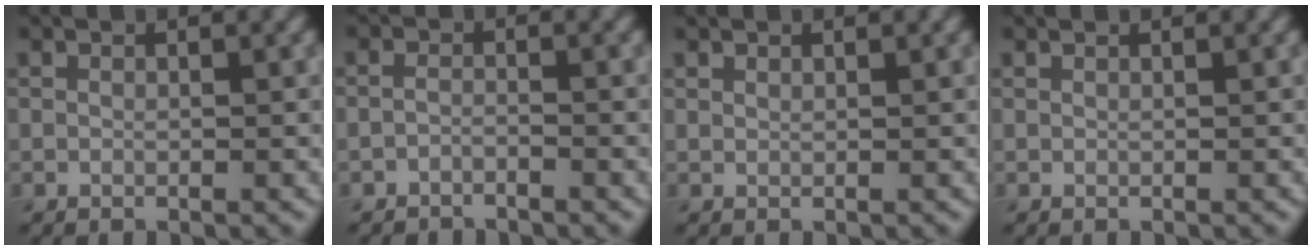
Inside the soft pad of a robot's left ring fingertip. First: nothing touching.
{"total": 1.1, "force": [-1.1, 0.3, 0.3], "torque": [-0.005, 0.001, -0.023]}
{"total": 0.9, "force": [0.8, 0.3, 0.2], "torque": [-0.004, 0.000, 0.017]}
{"total": 0.6, "force": [0.6, 0.1, 0.3], "torque": [-0.001, -0.002, 0.004]}